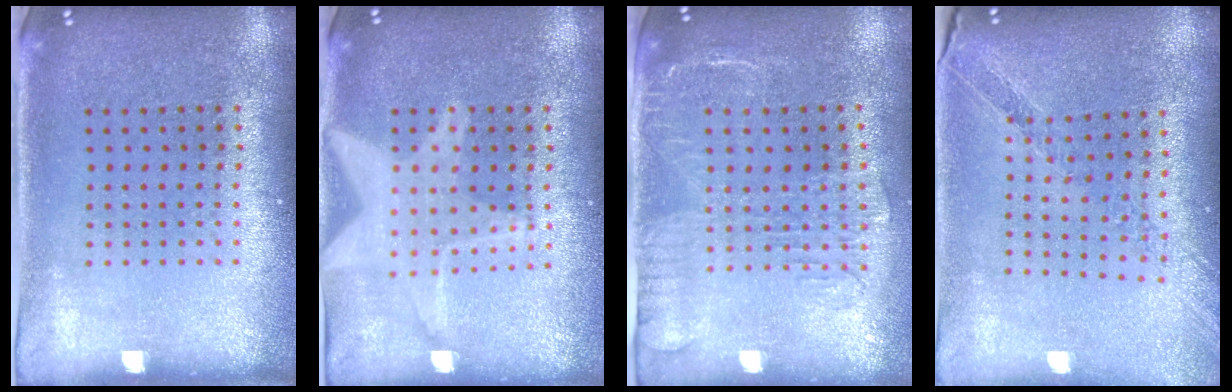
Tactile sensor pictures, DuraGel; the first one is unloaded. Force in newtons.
{"total": 2.1, "press": 2.1, "slide": 0.2}
{"total": 2.0, "press": 1.6, "slide": 1.1}
{"total": 0.6, "press": 0.6, "slide": 0.1}